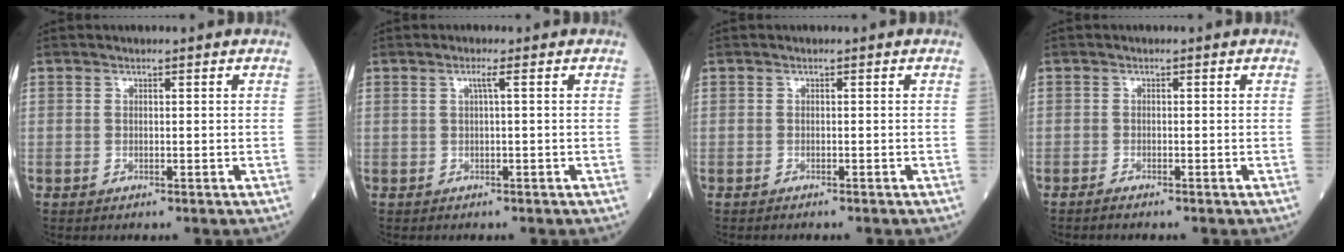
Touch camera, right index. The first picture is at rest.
{"total": 1.2, "force": [0.3, -0.2, 1.2], "torque": [-0.024, 0.001, 0.006]}
{"total": 1.8, "force": [-1.6, 0.0, 0.7], "torque": [-0.010, 0.000, -0.020]}
{"total": 1.1, "force": [-1.0, -0.1, 0.4], "torque": [-0.010, 0.000, -0.017]}